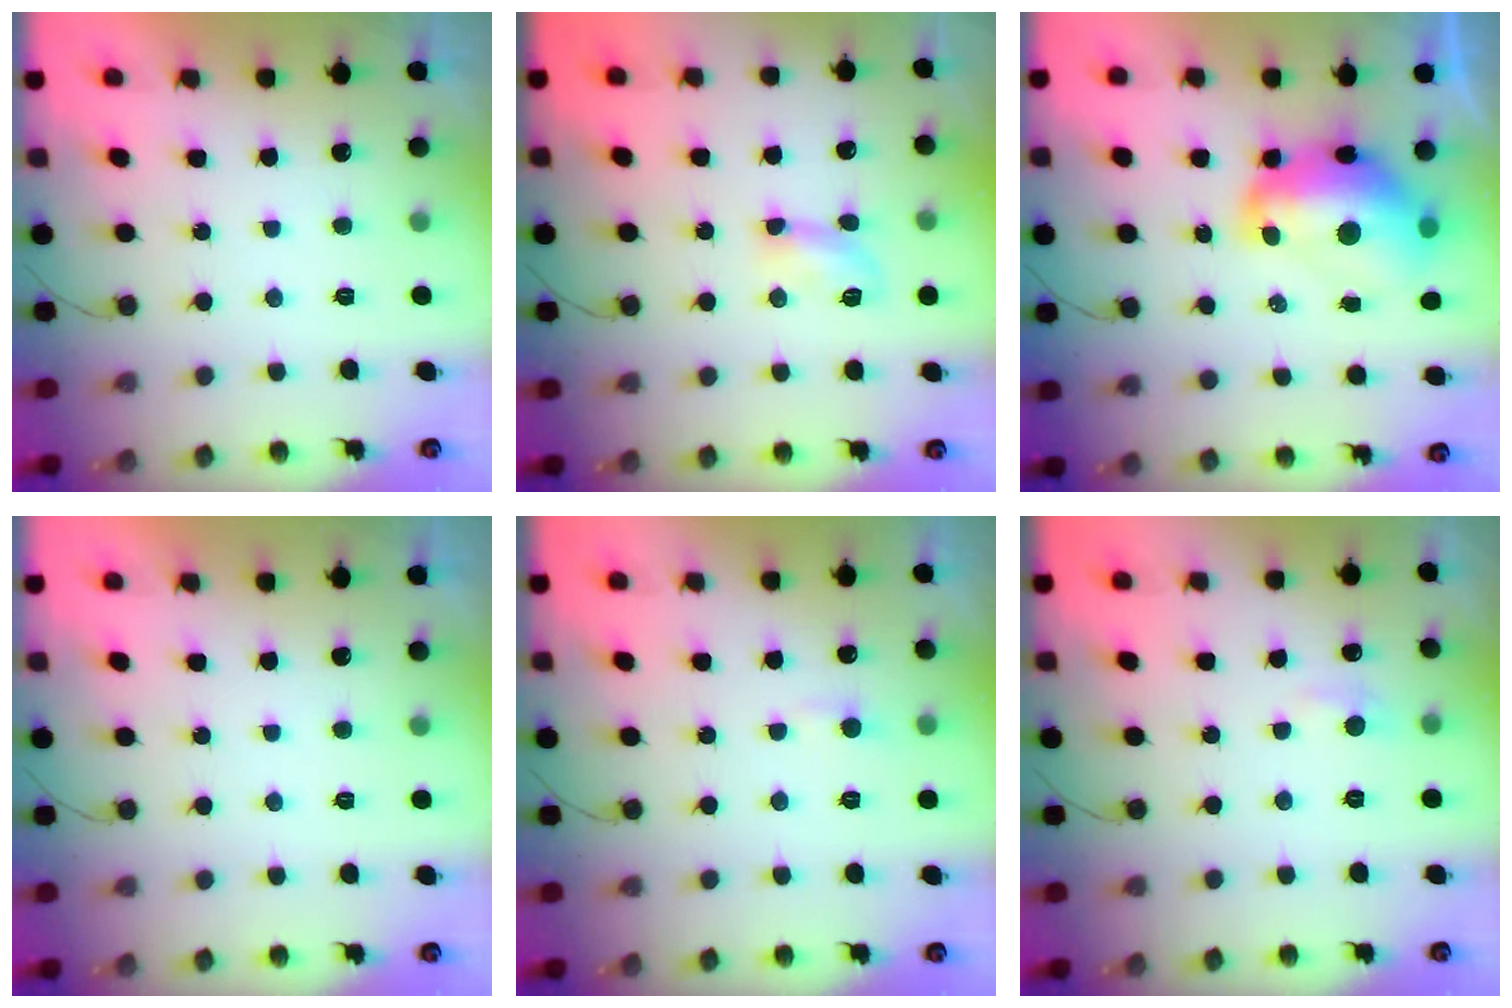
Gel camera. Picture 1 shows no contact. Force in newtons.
{"total": 5.1, "press": 5.0, "slide": 0.7}
{"total": 15.7, "press": 15.6, "slide": 1.6}
{"total": 0.0}
{"total": 3.1, "press": 3.1, "slide": 0.4}
{"total": 5.1, "press": 5.0, "slide": 0.7}